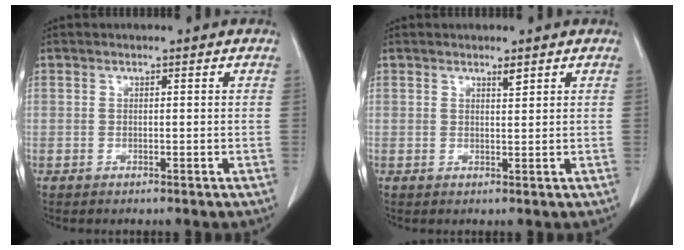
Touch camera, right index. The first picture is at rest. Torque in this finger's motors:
{"motor_torque": [0.10, 0.01, 0.00, 0.01]}